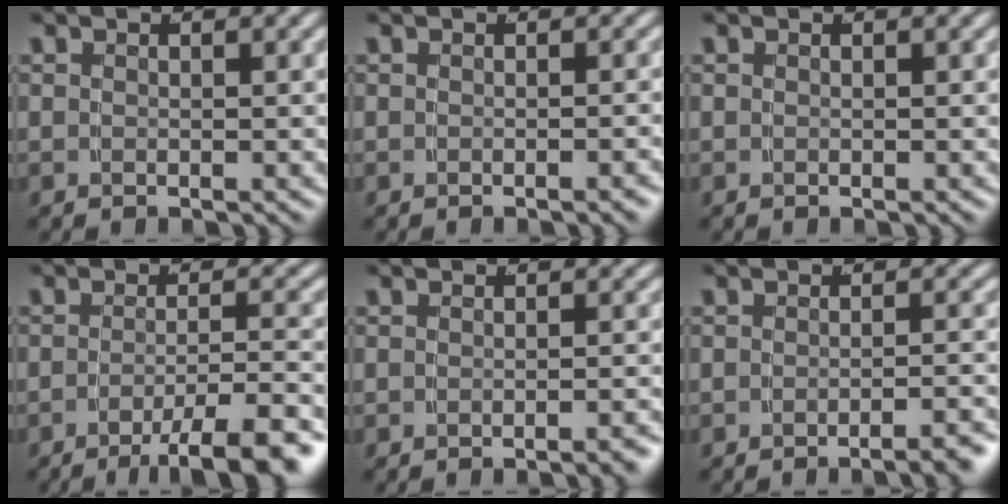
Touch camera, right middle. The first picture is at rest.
{"total": 0.7, "force": [-0.5, 0.0, 0.4], "torque": [-0.004, 0.005, -0.010]}
{"total": 0.0}
{"total": 7.5, "force": [-5.4, 1.5, 5.0], "torque": [-0.061, -0.013, -0.073]}
{"total": 1.7, "force": [-1.4, 0.1, 0.9], "torque": [-0.007, 0.005, -0.025]}
{"total": 3.5, "force": [-3.0, 0.4, 1.8], "torque": [-0.014, 0.002, -0.049]}